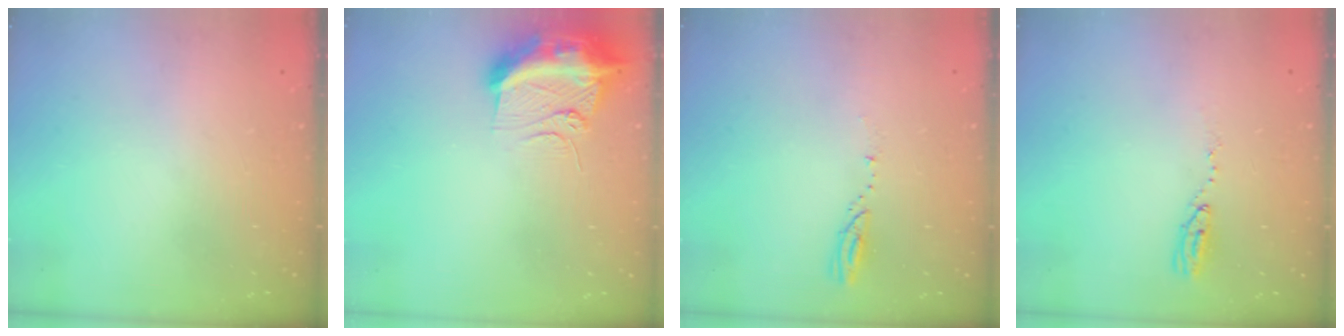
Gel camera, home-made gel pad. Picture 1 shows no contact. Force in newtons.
{"total": 13.2, "press": 13.1, "slide": 1.4}
{"total": 3.6, "press": 3.6, "slide": 0.4}
{"total": 4.3, "press": 4.3, "slide": 0.4}